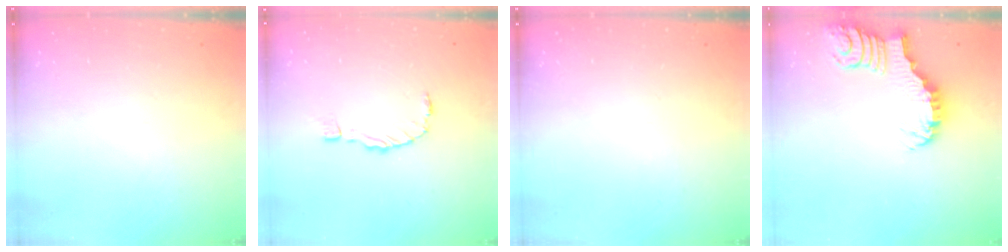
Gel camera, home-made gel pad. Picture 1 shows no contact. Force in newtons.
{"total": 0.0}
{"total": 0.0}
{"total": 3.5, "press": 3.5, "slide": 0.4}